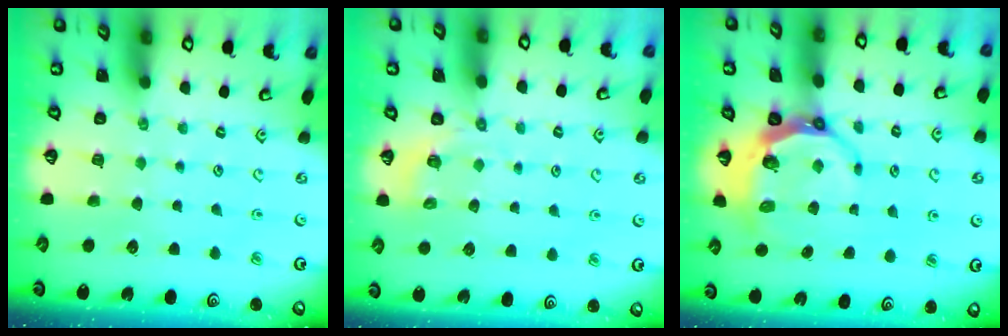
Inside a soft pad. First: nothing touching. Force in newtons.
{"total": 2.3, "press": 1.4, "slide": 1.8}
{"total": 6.4, "press": 5.5, "slide": 3.3}